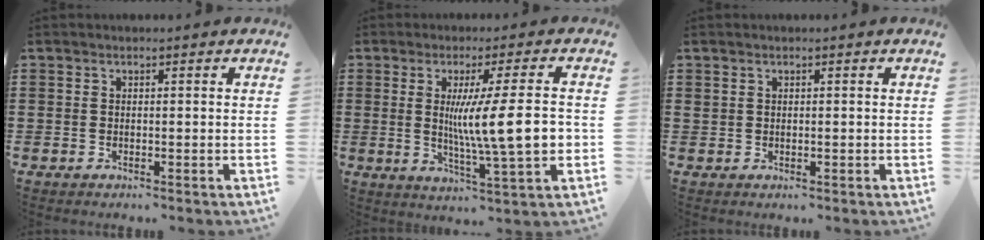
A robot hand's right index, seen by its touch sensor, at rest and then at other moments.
{"total": 11.7, "force": [0.3, 1.2, 11.6], "torque": [-0.186, -0.007, 0.002]}
{"total": 0.5, "force": [0.3, 0.4, 0.2], "torque": [-0.006, 0.002, 0.006]}